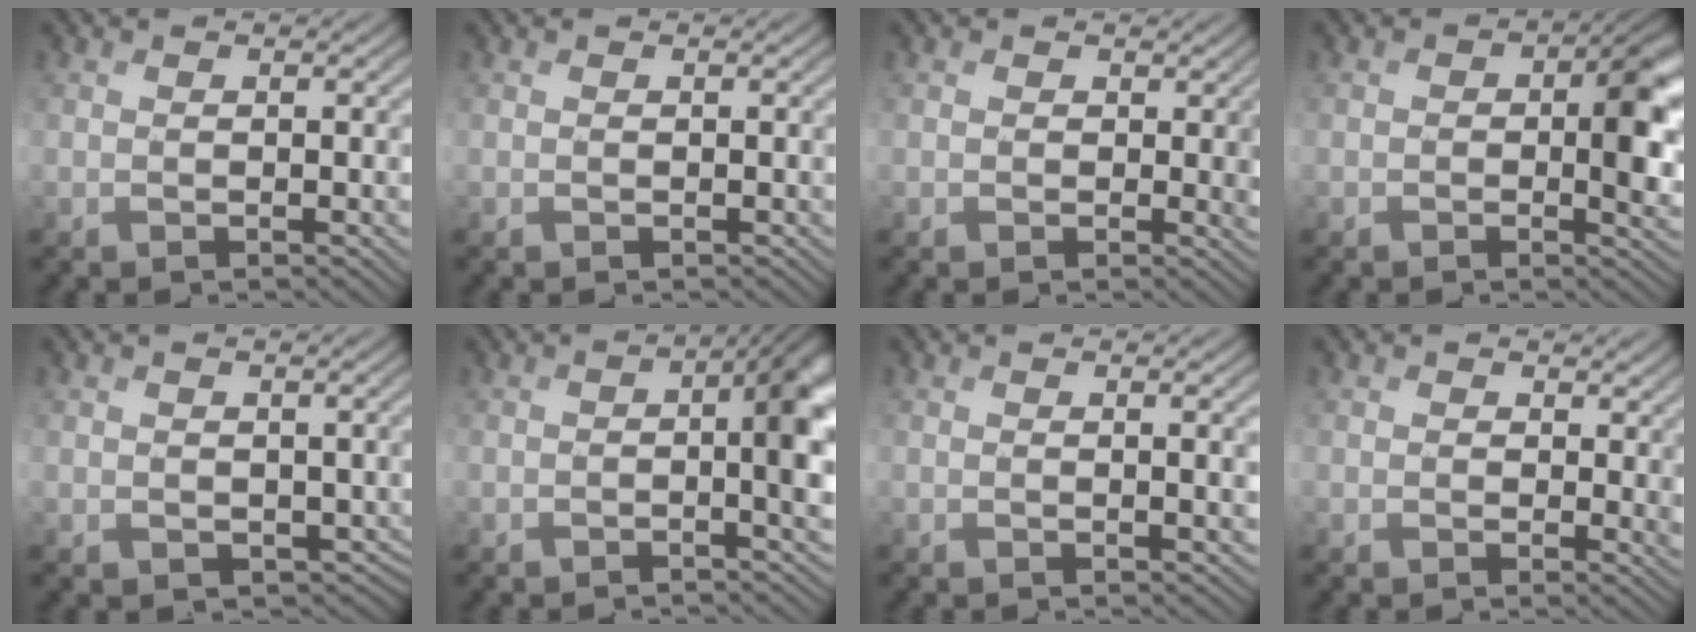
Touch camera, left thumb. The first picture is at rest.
{"total": 0.0}
{"total": 1.7, "force": [0.5, 1.4, 0.7], "torque": [-0.018, -0.005, 0.004]}
{"total": 6.0, "force": [-0.1, 3.6, 4.8], "torque": [-0.056, -0.013, -0.004]}
{"total": 3.2, "force": [0.4, 2.6, 1.8], "torque": [-0.045, -0.020, 0.011]}
{"total": 5.1, "force": [-0.5, 1.5, 4.8], "torque": [-0.060, -0.001, -0.009]}
{"total": 2.6, "force": [0.8, 0.4, 2.4], "torque": [-0.033, 0.003, 0.011]}
{"total": 2.9, "force": [1.2, 1.9, 1.7], "torque": [-0.027, -0.009, 0.019]}